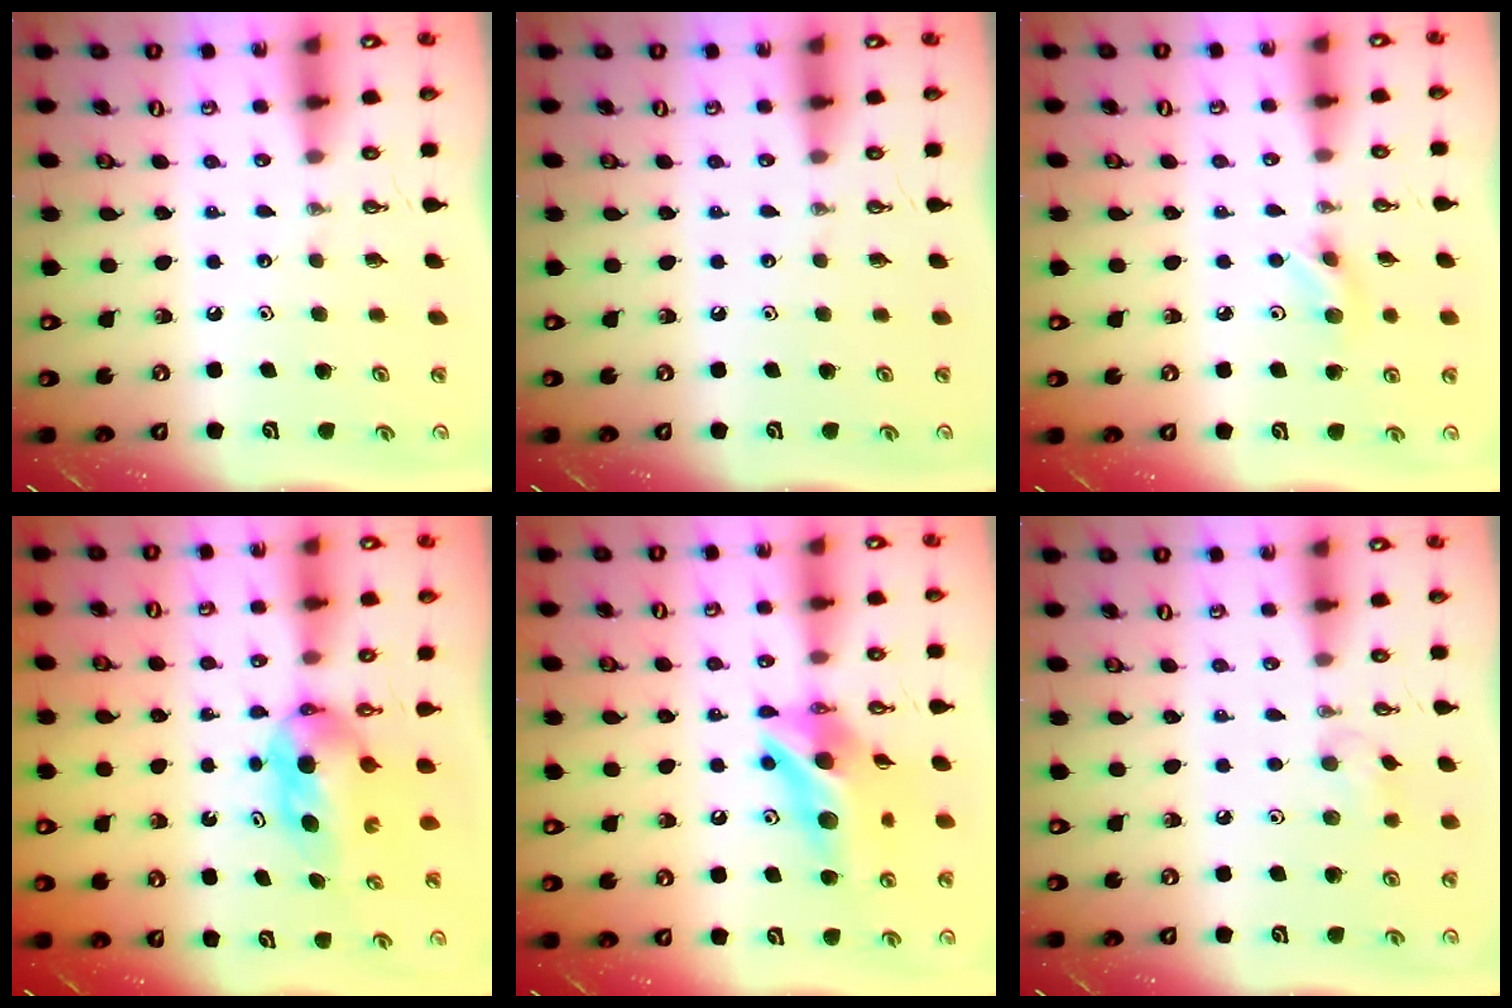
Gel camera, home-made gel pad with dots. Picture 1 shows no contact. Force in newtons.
{"total": 0.0}
{"total": 5.7, "press": 5.7, "slide": 0.6}
{"total": 6.2, "press": 5.5, "slide": 2.9}
{"total": 13.0, "press": 12.9, "slide": 1.3}
{"total": 6.0, "press": 5.1, "slide": 3.1}